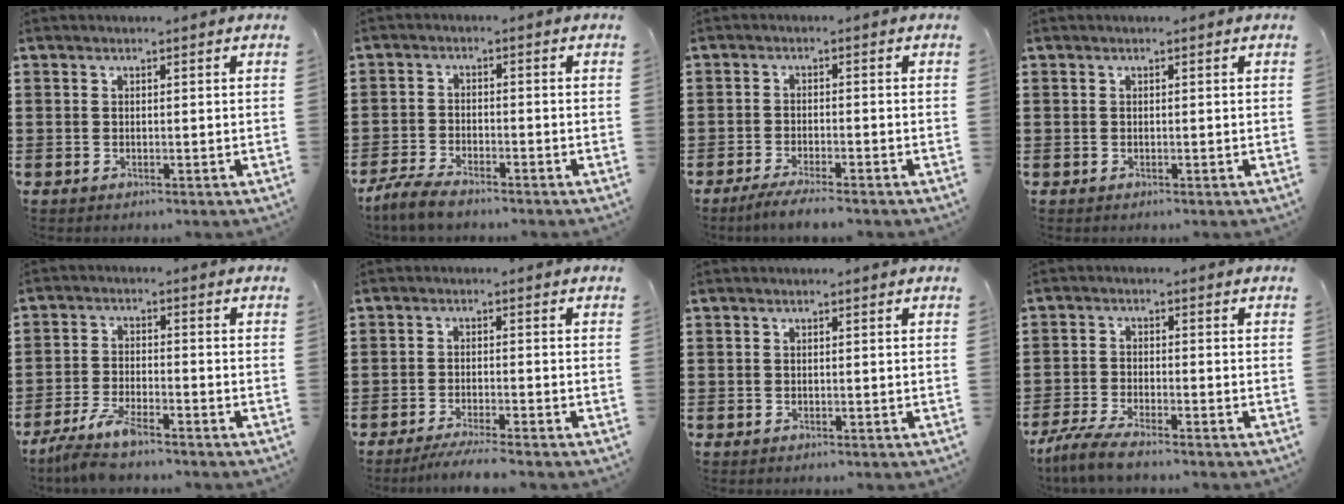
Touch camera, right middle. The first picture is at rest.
{"total": 3.9, "force": [-3.5, 0.6, 1.7], "torque": [-0.050, -0.005, -0.075]}
{"total": 2.8, "force": [-2.6, -0.3, 1.1], "torque": [-0.024, -0.005, -0.052]}
{"total": 0.0}
{"total": 5.3, "force": [-4.5, 0.6, 2.8], "torque": [-0.073, -0.012, -0.090]}
{"total": 3.2, "force": [-2.9, -0.4, 1.3], "torque": [-0.020, -0.003, -0.057]}
{"total": 0.0}
{"total": 4.2, "force": [-3.7, 0.1, 2.1], "torque": [-0.063, -0.013, -0.078]}